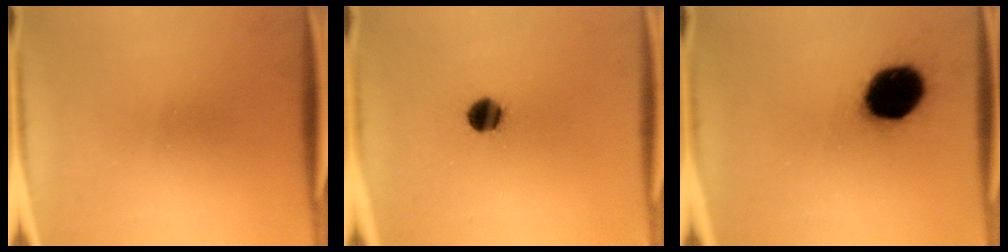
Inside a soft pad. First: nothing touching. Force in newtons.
{"total": 5.3}
{"total": 18.0}